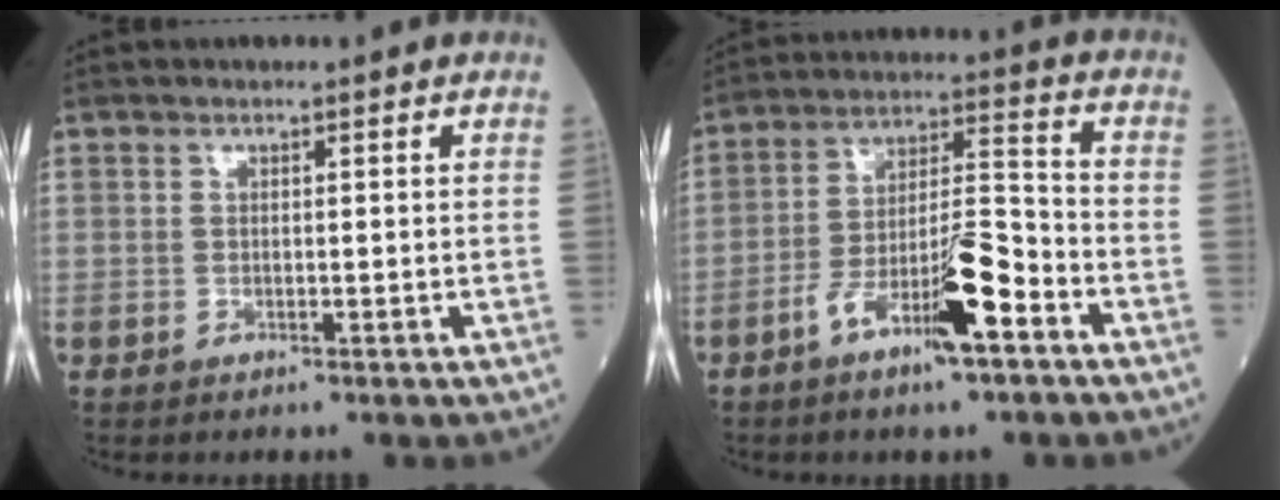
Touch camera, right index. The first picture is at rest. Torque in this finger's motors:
{"motor_torque": [0.95, -0.65, 0.52, 0.14]}